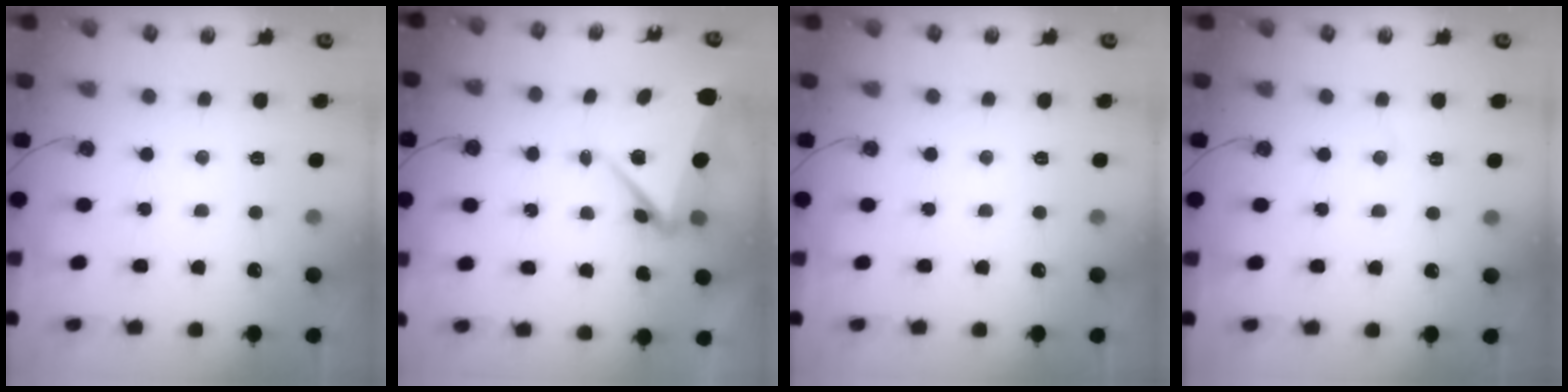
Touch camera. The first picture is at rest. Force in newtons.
{"total": 7.4, "press": 7.1, "slide": 2.1}
{"total": 0.0}
{"total": 3.7, "press": 3.6, "slide": 0.8}